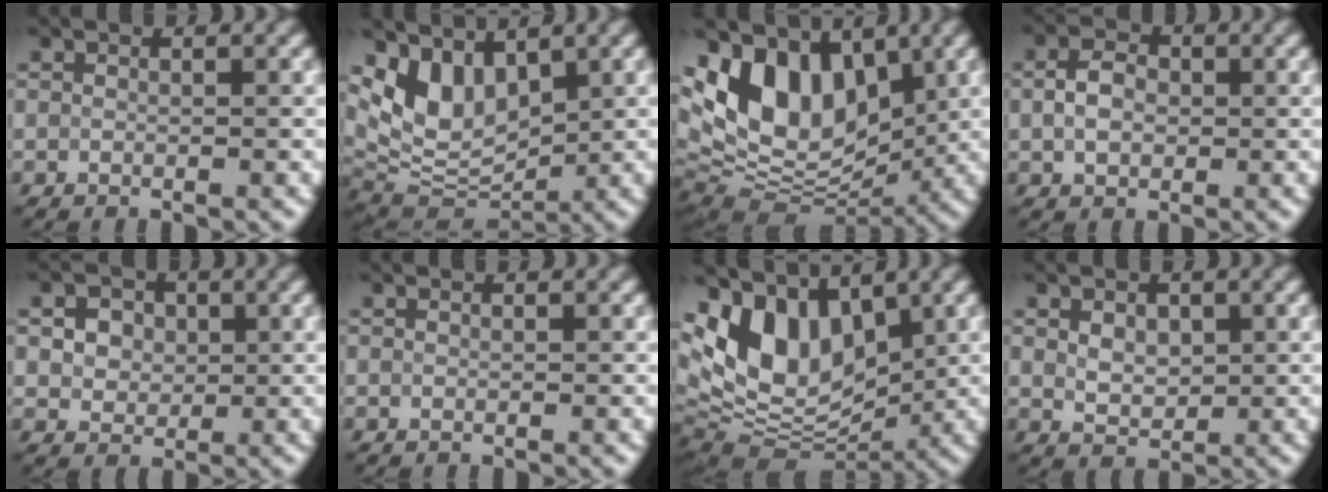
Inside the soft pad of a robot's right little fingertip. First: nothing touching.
{"total": 5.6, "force": [2.8, 3.3, 3.6], "torque": [-0.074, -0.010, 0.054]}
{"total": 11.3, "force": [3.7, 7.0, 8.1], "torque": [-0.152, 0.017, 0.054]}
{"total": 3.0, "force": [0.0, 2.1, 2.1], "torque": [-0.047, 0.007, -0.007]}
{"total": 4.9, "force": [1.6, 3.8, 2.5], "torque": [-0.052, 0.019, 0.022]}
{"total": 0.0}
{"total": 9.9, "force": [3.2, 6.1, 7.1], "torque": [-0.143, 0.010, 0.051]}
{"total": 2.4, "force": [0.6, 1.6, 1.7], "torque": [-0.037, 0.001, 0.012]}